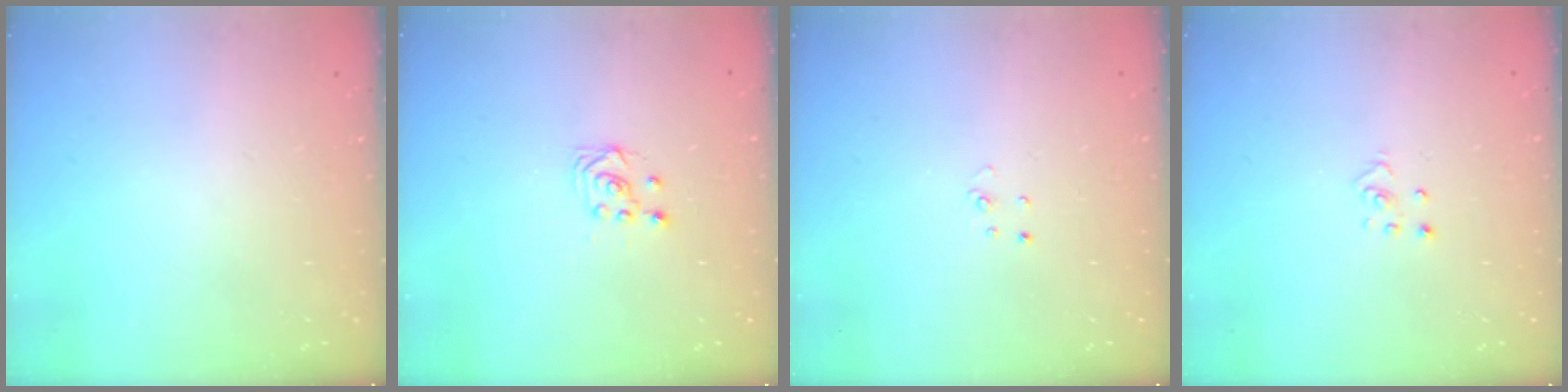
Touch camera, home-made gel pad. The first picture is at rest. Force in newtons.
{"total": 2.7, "press": 2.4, "slide": 1.3}
{"total": 2.7, "press": 2.7, "slide": 0.3}
{"total": 2.3, "press": 2.3, "slide": 0.2}